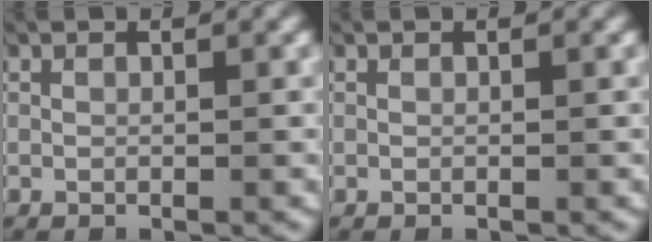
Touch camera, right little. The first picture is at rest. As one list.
[{"total": 0.0}]